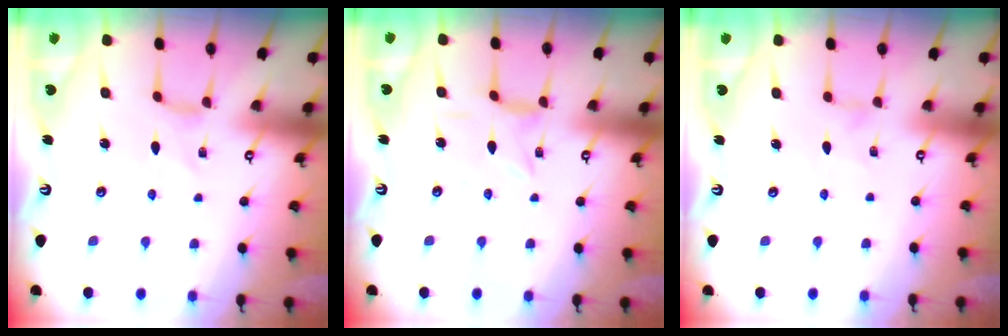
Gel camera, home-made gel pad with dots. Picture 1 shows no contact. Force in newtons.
{"total": 0.6, "press": 0.5, "slide": 0.3}
{"total": 0.0}